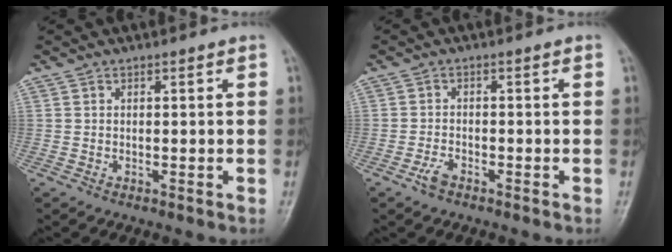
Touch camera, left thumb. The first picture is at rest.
{"total": 2.2, "force": [-1.6, 0.9, 1.3], "torque": [-0.033, 0.008, -0.032]}